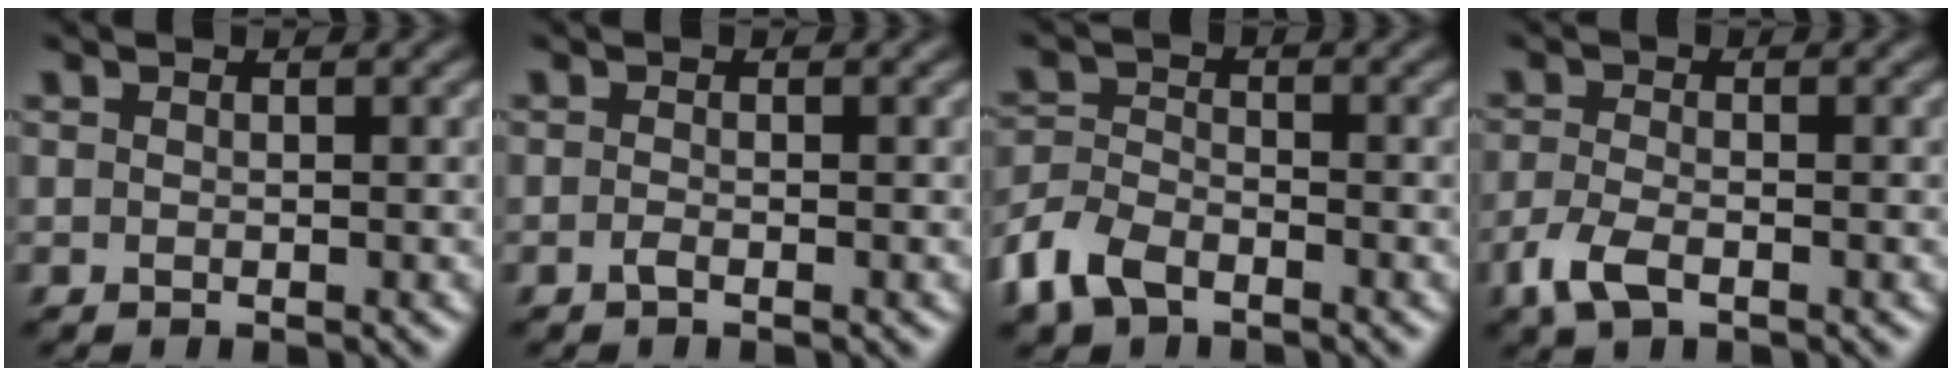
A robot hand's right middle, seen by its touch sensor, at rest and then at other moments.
{"total": 0.7, "force": [-0.4, 0.1, 0.5], "torque": [-0.012, -0.001, -0.009]}
{"total": 4.3, "force": [-2.8, 2.3, 2.1], "torque": [-0.047, -0.001, -0.068]}
{"total": 3.0, "force": [-1.7, 1.2, 2.1], "torque": [-0.054, -0.005, -0.041]}